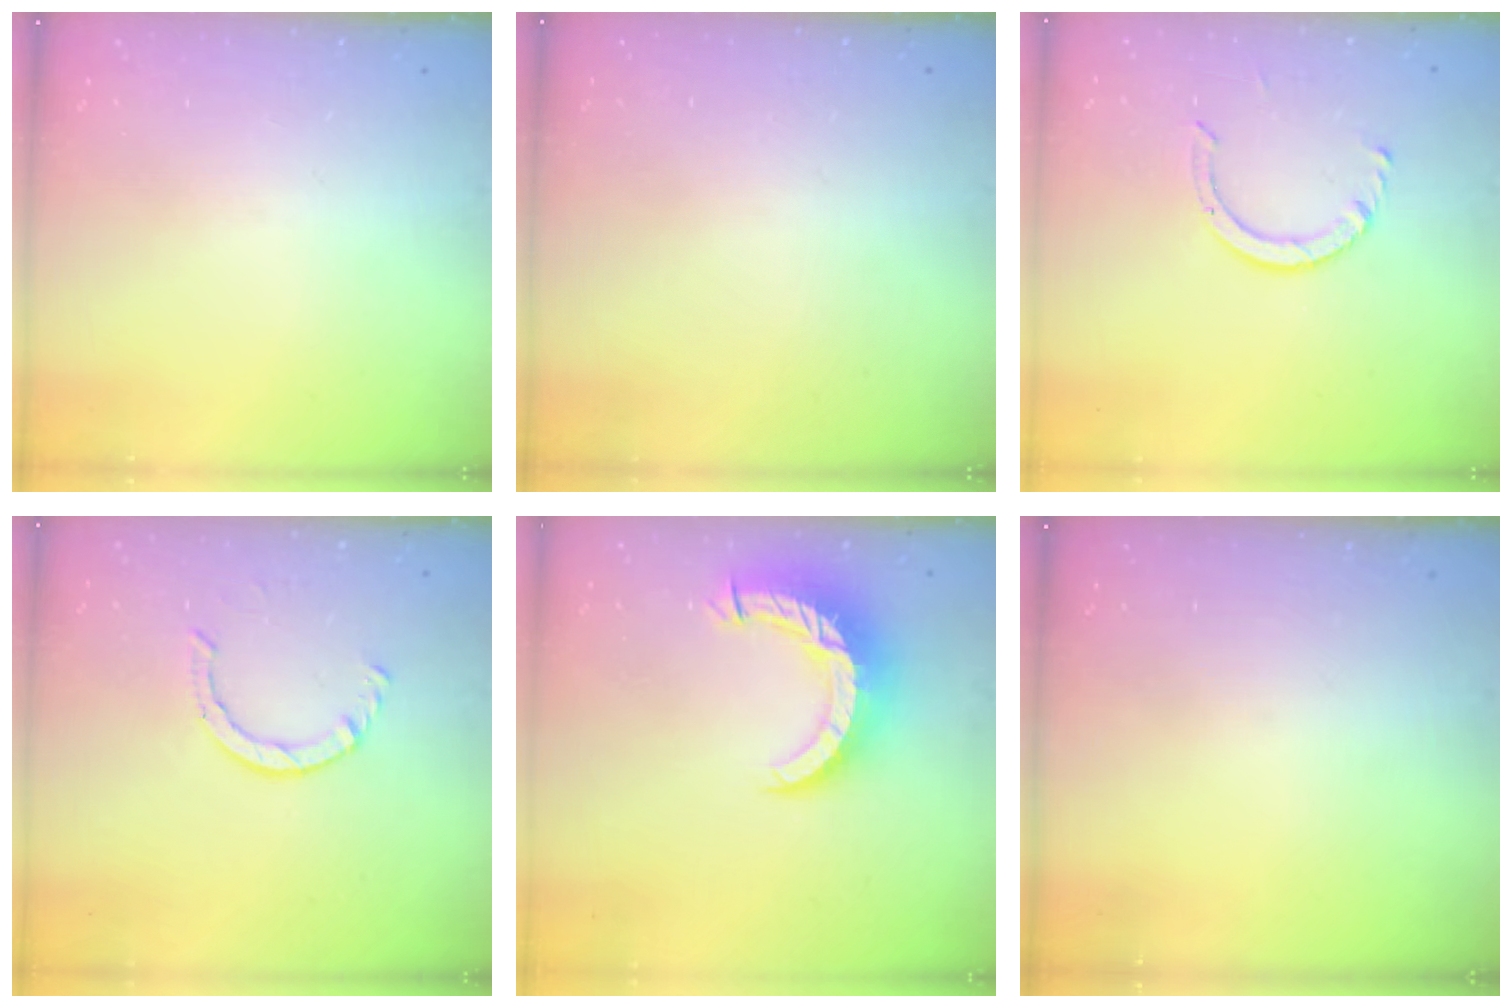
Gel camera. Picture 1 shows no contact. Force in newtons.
{"total": 2.6, "press": 2.6, "slide": 0.2}
{"total": 4.0, "press": 3.9, "slide": 0.5}
{"total": 2.9, "press": 2.9, "slide": 0.4}
{"total": 11.4, "press": 11.3, "slide": 1.1}
{"total": 0.0}